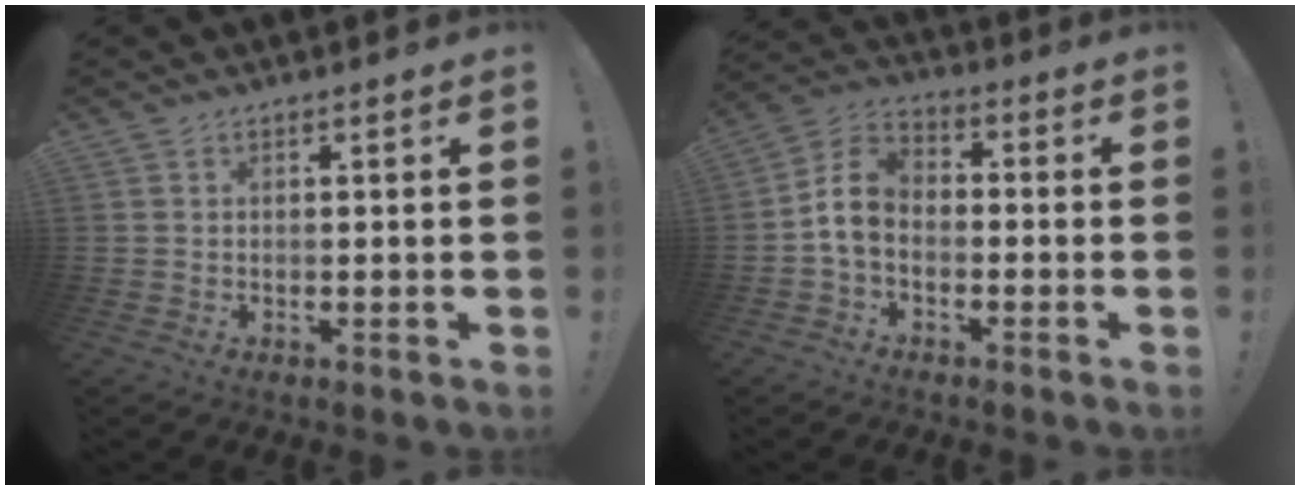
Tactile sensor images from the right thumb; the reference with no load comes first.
{"total": 8.8, "force": [-1.3, 6.1, 6.2], "torque": [-0.117, 0.013, -0.018]}